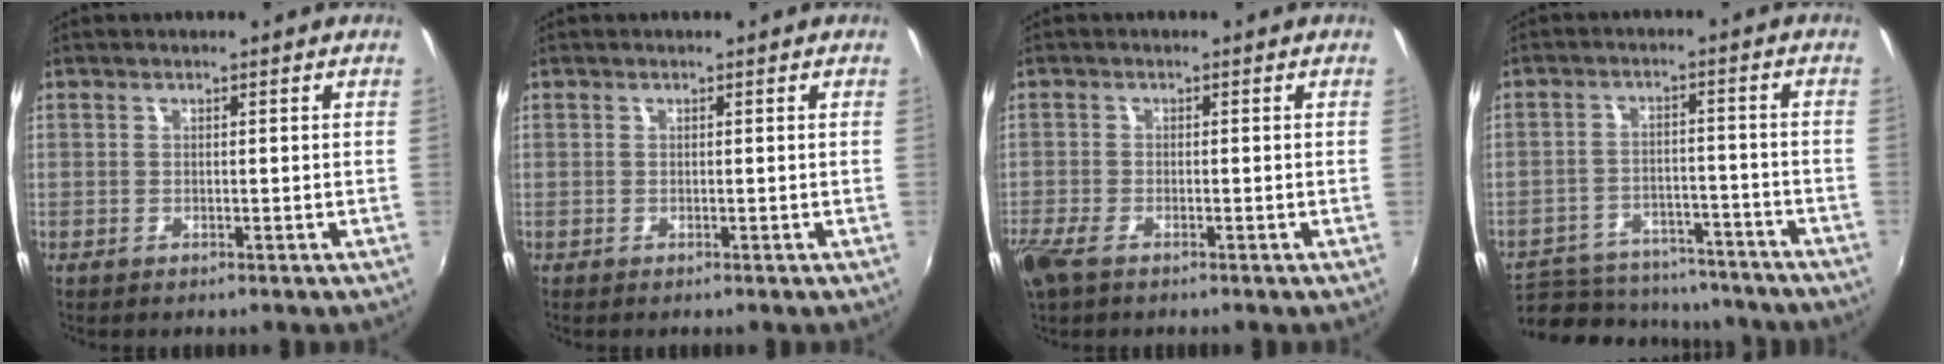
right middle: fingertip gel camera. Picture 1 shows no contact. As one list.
[{"total": 0.0}, {"total": 4.6, "force": [-3.1, 1.6, 3.0], "torque": [-0.078, -0.015, -0.060]}, {"total": 21.4, "force": [-17.4, 9.0, 8.5], "torque": [-0.191, 0.000, -0.228]}]